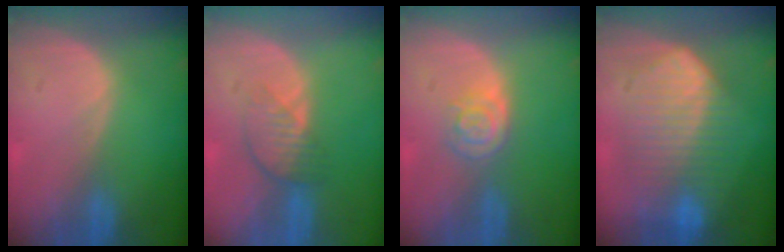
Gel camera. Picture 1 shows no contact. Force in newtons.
{"total": 4.0, "press": 3.7, "slide": 1.6}
{"total": 3.9, "press": 3.7, "slide": 1.2}
{"total": 10.5, "press": 10.4, "slide": 0.5}